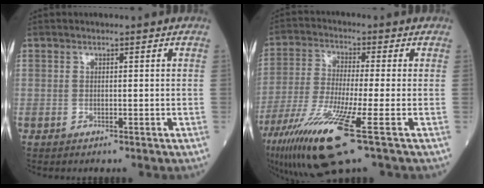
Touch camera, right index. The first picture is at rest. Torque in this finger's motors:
{"motor_torque": [0.41, -0.43, 0.33, 0.21]}